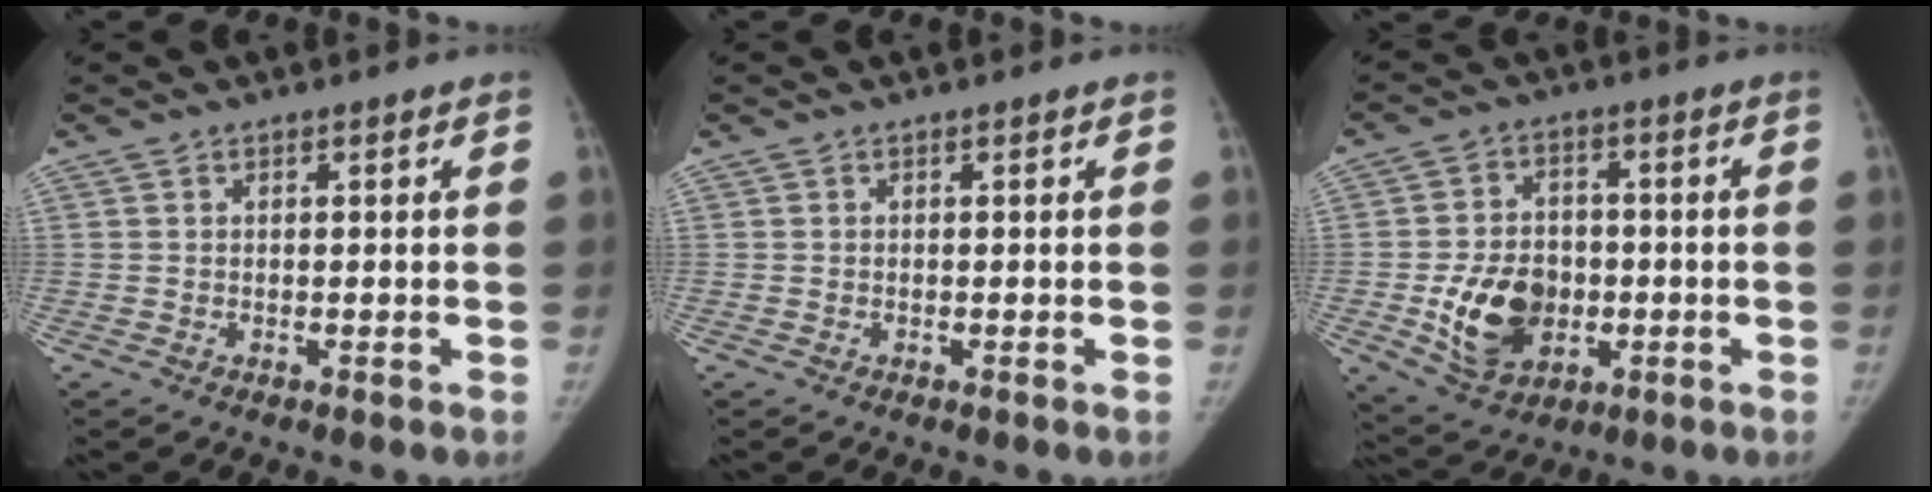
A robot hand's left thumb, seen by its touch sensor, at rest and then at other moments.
{"total": 0.0}
{"total": 12.8, "force": [-2.6, 9.4, 8.3], "torque": [-0.107, 0.003, -0.034]}